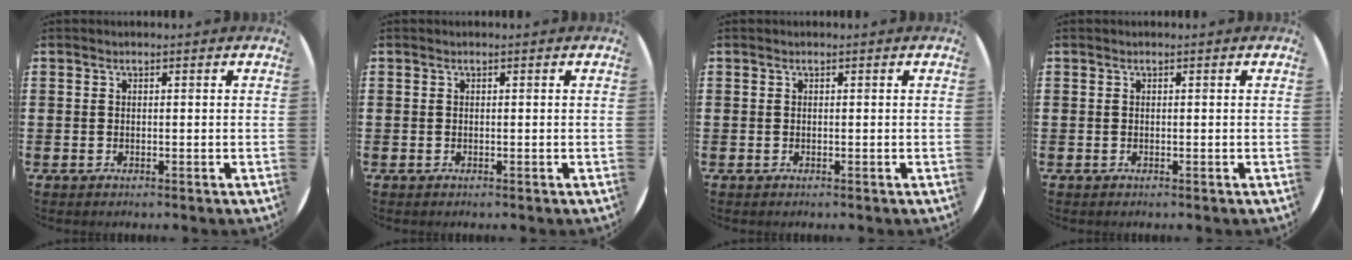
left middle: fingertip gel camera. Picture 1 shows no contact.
{"total": 0.0}
{"total": 0.0}
{"total": 0.0}